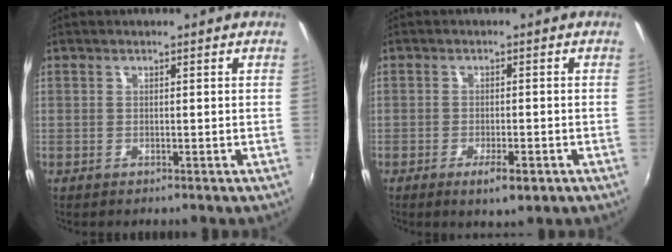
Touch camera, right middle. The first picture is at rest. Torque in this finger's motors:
{"motor_torque": [0.65, -1.10, 0.06, 0.03]}